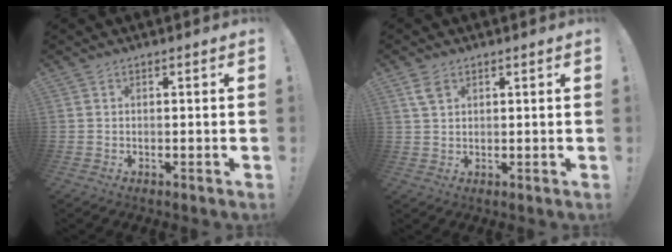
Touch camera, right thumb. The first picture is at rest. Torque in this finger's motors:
{"motor_torque": [-0.33, -0.04, -0.49, 0.45, -0.23]}